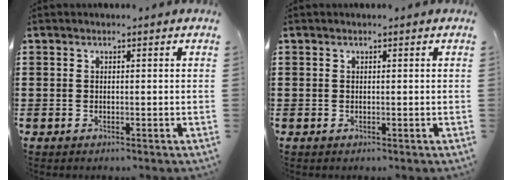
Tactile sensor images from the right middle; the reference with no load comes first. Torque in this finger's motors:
{"motor_torque": [-1.73, -0.40, 0.26, -0.01]}